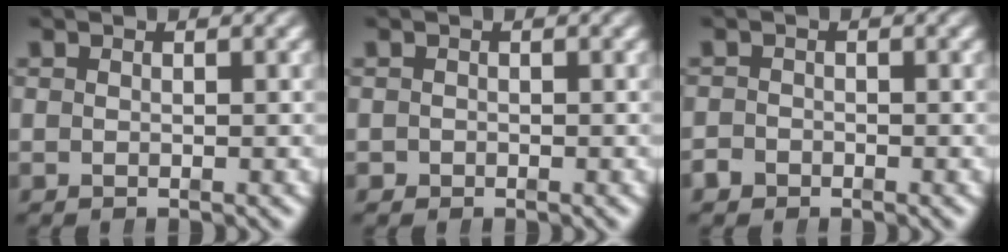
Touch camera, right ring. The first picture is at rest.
{"total": 0.8, "force": [-0.6, 0.6, -0.2], "torque": [0.001, -0.009, -0.006]}
{"total": 1.4, "force": [-1.1, 0.9, 0.0], "torque": [0.001, -0.011, -0.018]}